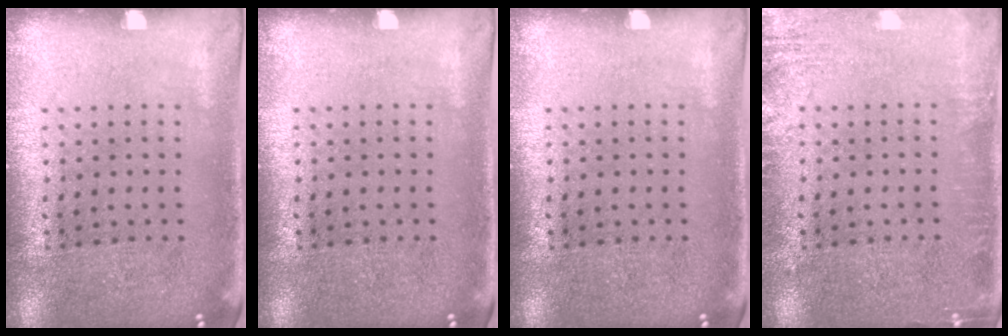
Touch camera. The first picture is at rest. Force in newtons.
{"total": 0.0}
{"total": 0.0}
{"total": 2.3, "press": 2.2, "slide": 0.2}